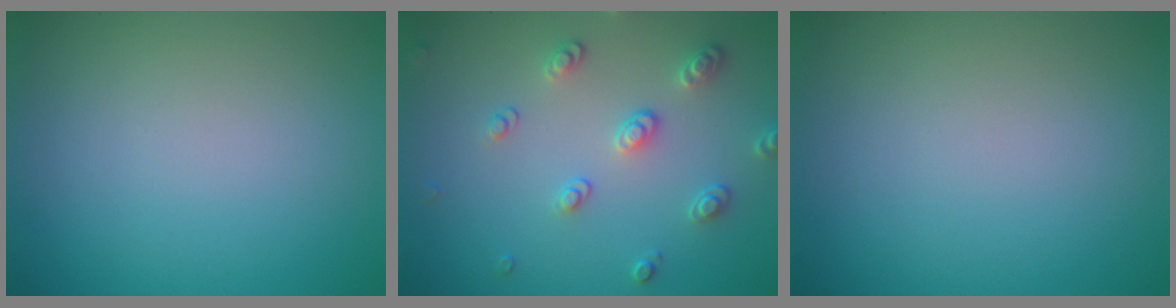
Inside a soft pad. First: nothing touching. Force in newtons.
{"total": 2.7, "press": 2.6, "slide": 0.4}
{"total": 0.0}